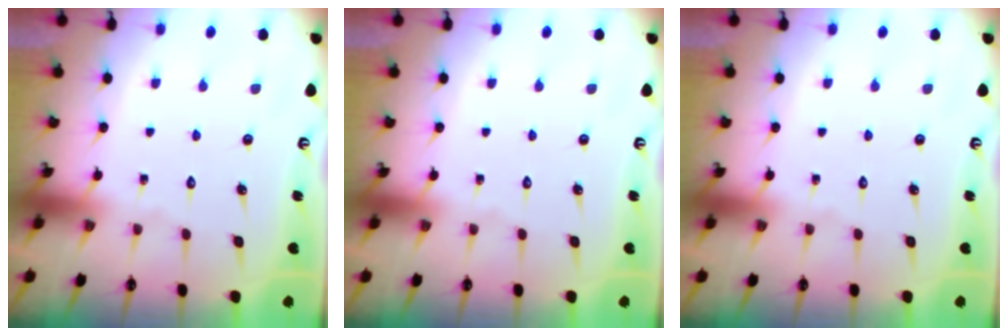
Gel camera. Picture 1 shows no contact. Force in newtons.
{"total": 0.0}
{"total": 0.0}